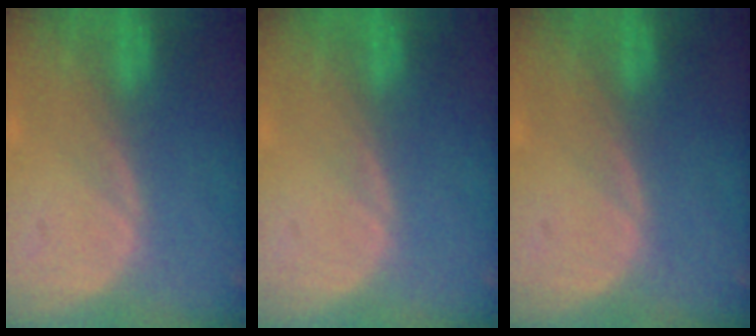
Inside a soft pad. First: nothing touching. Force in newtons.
{"total": 0.0}
{"total": 0.0}